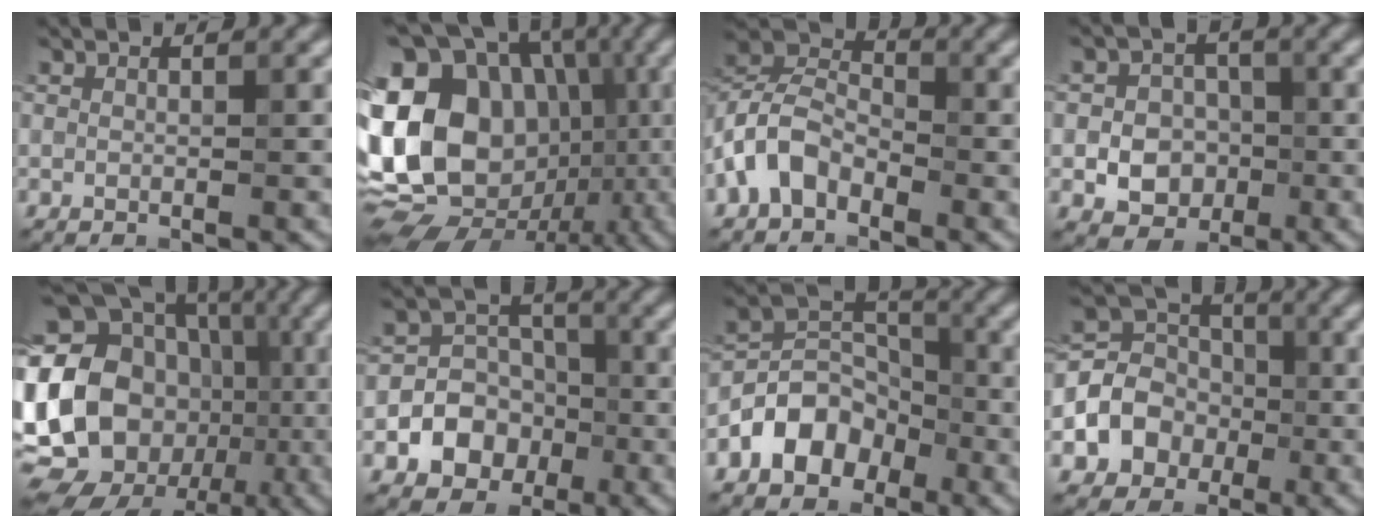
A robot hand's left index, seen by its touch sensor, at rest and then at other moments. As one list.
[{"total": 21.9, "force": [-0.2, 17.5, 13.2], "torque": [-0.240, 0.021, -0.023]}, {"total": 4.9, "force": [-2.8, 2.9, 2.8], "torque": [-0.061, 0.012, -0.069]}, {"total": 5.5, "force": [-1.5, 4.5, 2.7], "torque": [-0.021, 0.002, -0.044]}, {"total": 22.7, "force": [-3.7, 19.2, 11.5], "torque": [-0.213, 0.026, -0.107]}, {"total": 6.5, "force": [-2.2, 5.6, 2.4], "torque": [-0.018, 0.010, -0.061]}, {"total": 5.5, "force": [-2.9, 3.8, 2.7], "torque": [-0.035, 0.007, -0.060]}, {"total": 5.6, "force": [-1.5, 4.7, 2.6], "torque": [-0.046, 0.007, -0.042]}]